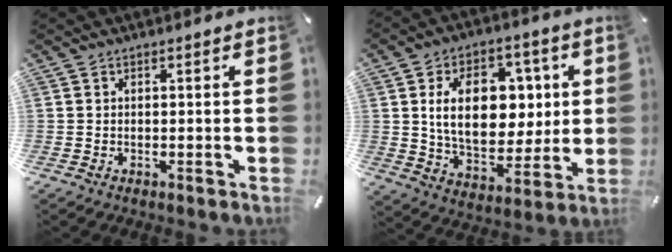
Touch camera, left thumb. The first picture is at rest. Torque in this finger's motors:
{"motor_torque": [2.56, 2.45, 1.48, -0.92, 0.54]}